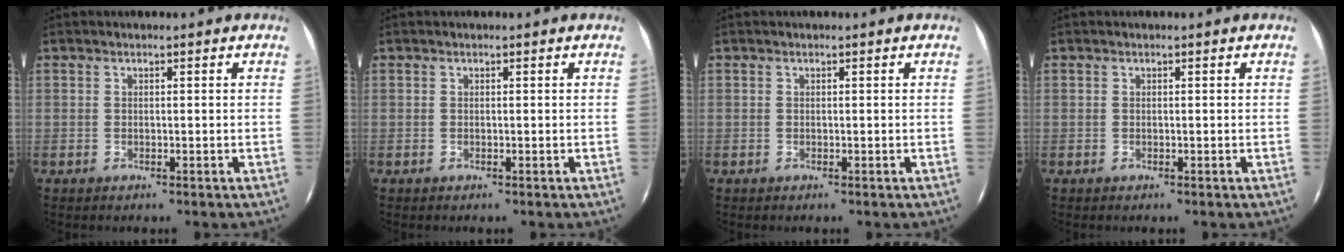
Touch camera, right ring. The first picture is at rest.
{"total": 0.0}
{"total": 0.0}
{"total": 0.0}